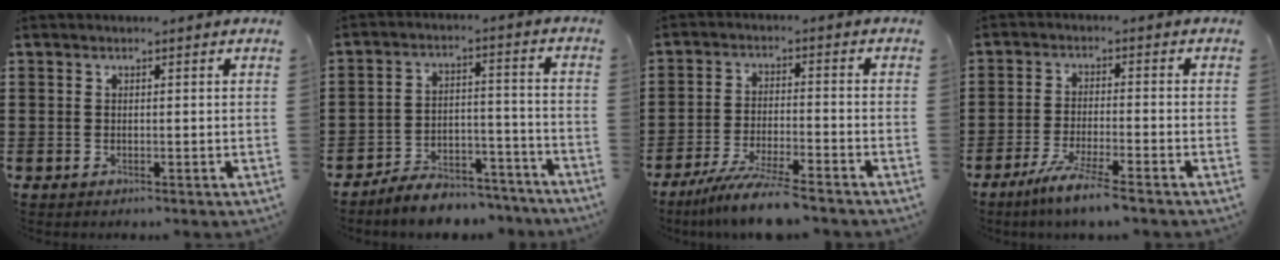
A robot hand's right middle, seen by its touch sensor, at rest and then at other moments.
{"total": 6.5, "force": [-6.3, 1.1, 1.0], "torque": [-0.010, 0.018, -0.122]}
{"total": 7.2, "force": [-6.2, -0.1, 3.7], "torque": [-0.080, -0.015, -0.119]}
{"total": 5.4, "force": [-4.4, -0.2, 3.1], "torque": [-0.068, -0.018, -0.084]}